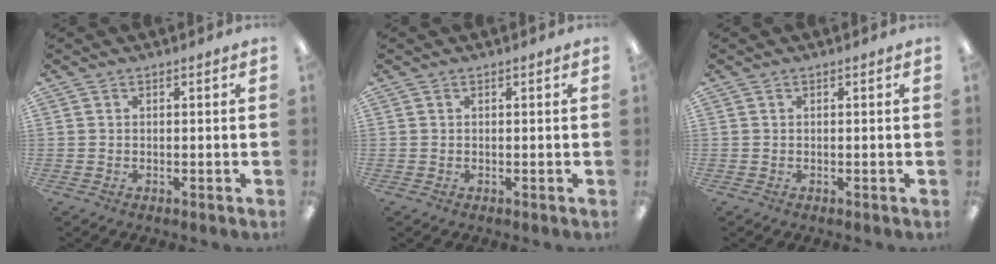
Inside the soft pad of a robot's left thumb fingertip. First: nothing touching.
{"total": 0.0}
{"total": 0.0}